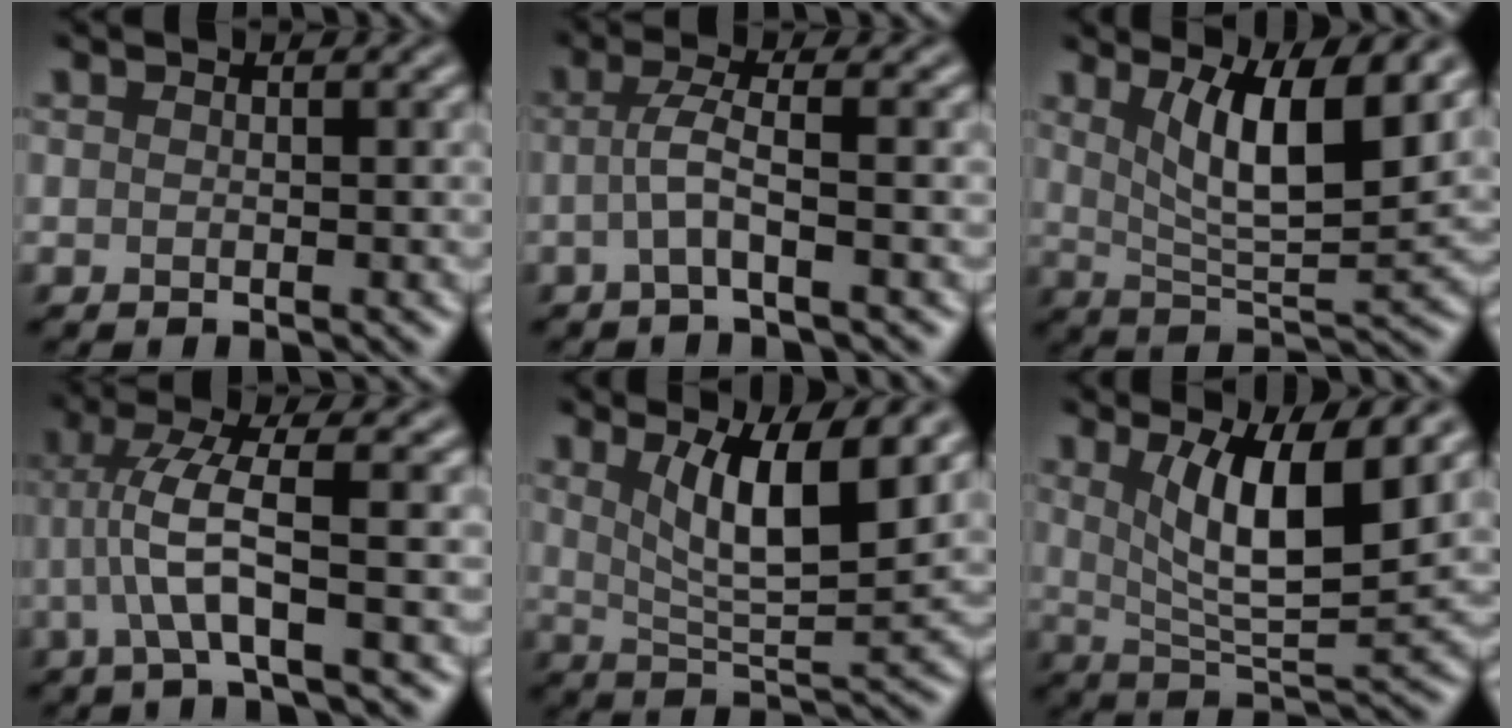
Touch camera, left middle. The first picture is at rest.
{"total": 2.7, "force": [-0.4, 0.4, 2.7], "torque": [-0.056, 0.003, -0.013]}
{"total": 8.2, "force": [3.6, 2.3, 7.0], "torque": [-0.121, -0.009, 0.066]}
{"total": 4.5, "force": [-0.4, 0.4, 4.4], "torque": [-0.093, 0.013, -0.010]}
{"total": 7.4, "force": [3.2, 1.9, 6.3], "torque": [-0.111, -0.010, 0.060]}
{"total": 7.5, "force": [2.9, 2.0, 6.6], "torque": [-0.116, -0.012, 0.055]}